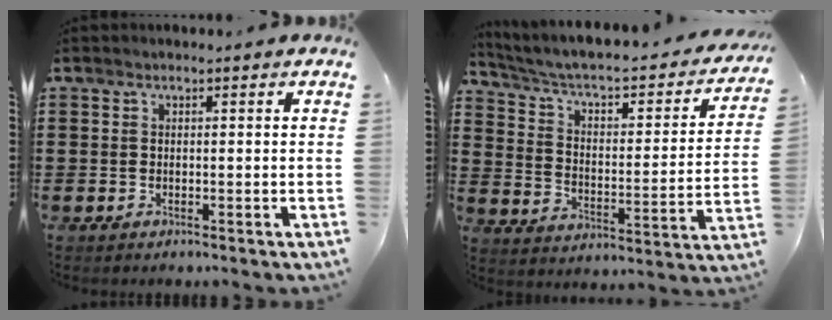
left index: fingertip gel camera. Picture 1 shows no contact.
{"total": 4.0, "force": [2.9, 1.2, 2.5], "torque": [-0.066, -0.033, 0.038]}